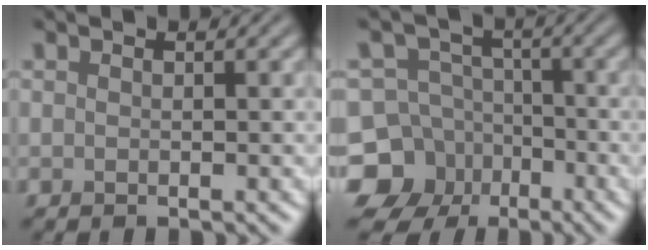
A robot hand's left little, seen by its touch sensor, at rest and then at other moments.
{"total": 10.2, "force": [-5.2, 8.6, 1.8], "torque": [-0.042, -0.015, -0.108]}